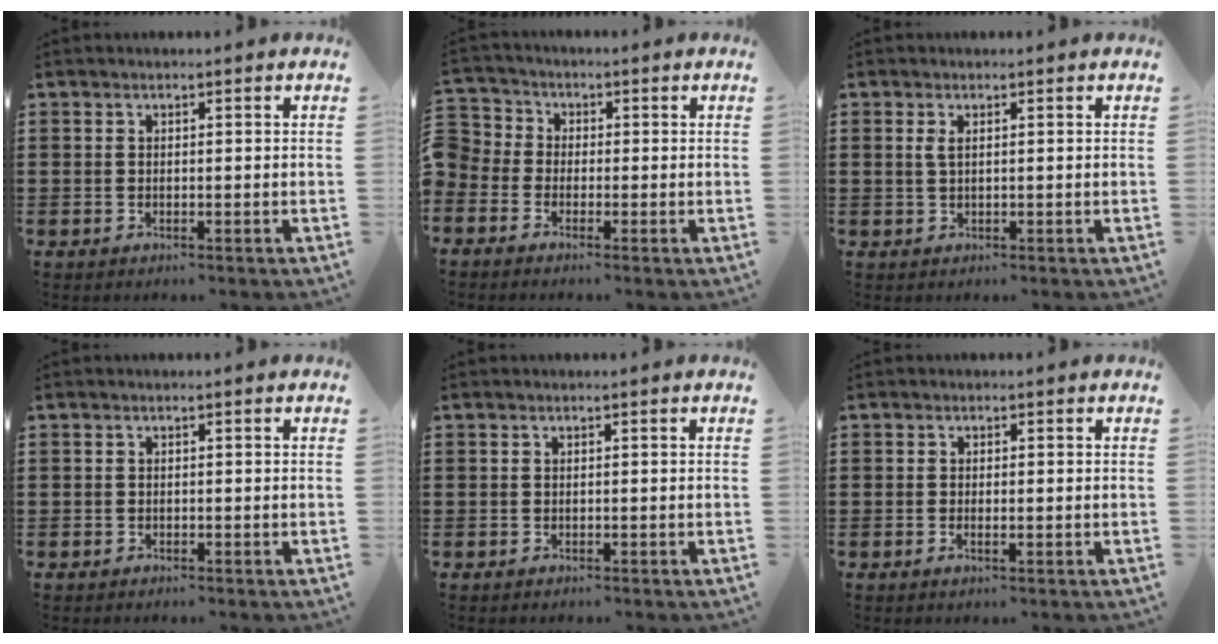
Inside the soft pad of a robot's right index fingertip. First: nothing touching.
{"total": 2.4, "force": [-1.5, 1.9, -0.1], "torque": [-0.020, 0.004, -0.039]}
{"total": 1.3, "force": [0.5, 0.4, 1.2], "torque": [-0.024, 0.004, 0.007]}
{"total": 0.5, "force": [-0.4, 0.2, 0.0], "torque": [-0.001, 0.002, -0.010]}
{"total": 0.0}
{"total": 1.0, "force": [-0.1, 0.3, 0.9], "torque": [-0.017, -0.001, -0.002]}